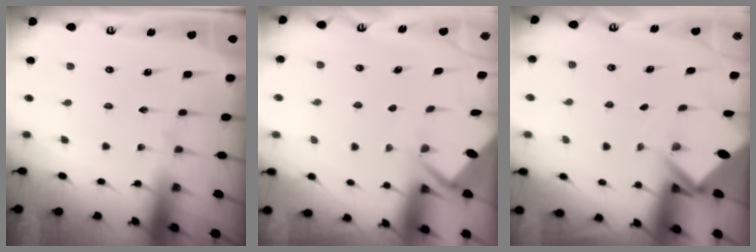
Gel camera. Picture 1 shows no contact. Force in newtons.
{"total": 2.7, "press": 2.7, "slide": 0.4}
{"total": 2.8, "press": 2.8, "slide": 0.1}